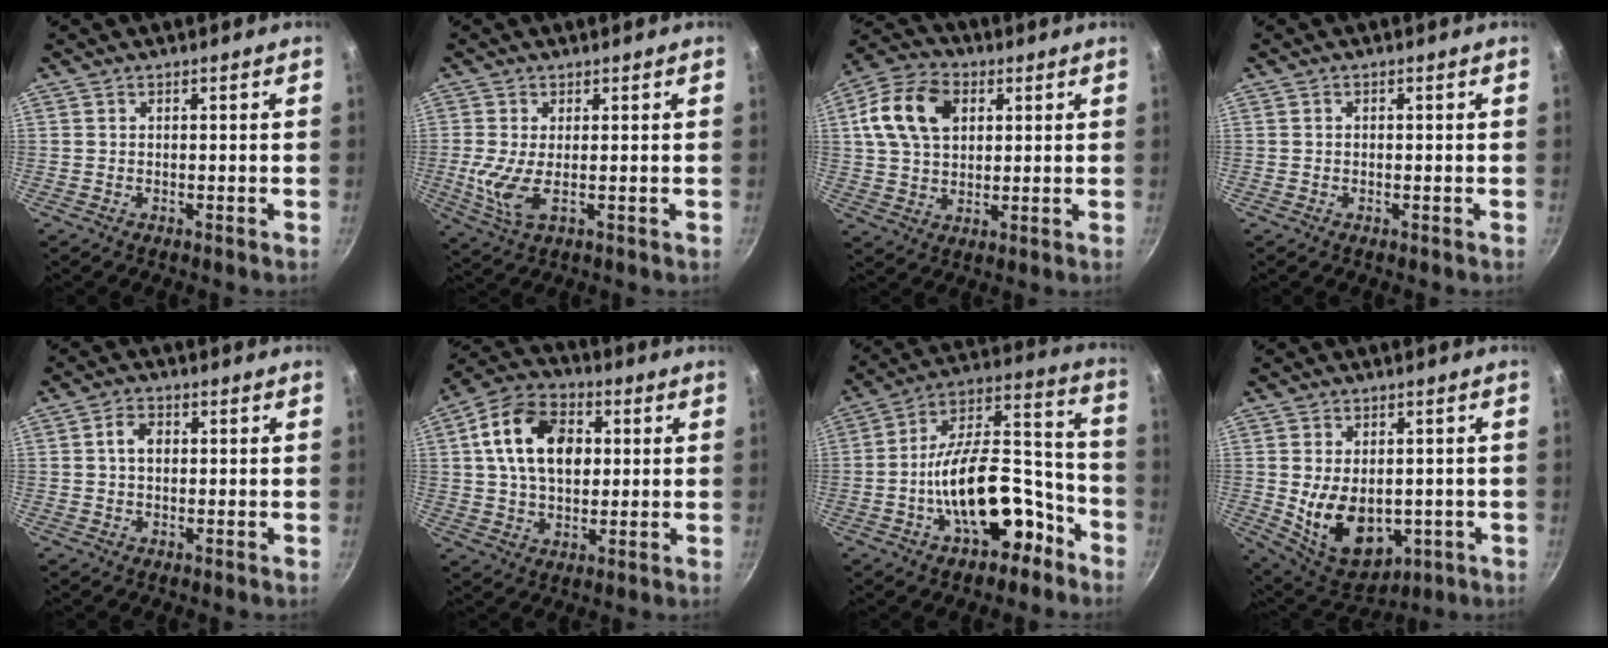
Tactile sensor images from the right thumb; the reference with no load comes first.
{"total": 5.8, "force": [-0.1, 2.1, 5.4], "torque": [-0.120, -0.011, 0.003]}
{"total": 13.5, "force": [3.9, 9.4, 8.8], "torque": [-0.145, 0.008, 0.058]}
{"total": 0.6, "force": [-0.1, 0.5, 0.3], "torque": [-0.004, 0.004, -0.001]}
{"total": 3.7, "force": [0.4, 2.6, 2.6], "torque": [-0.035, 0.010, 0.003]}
{"total": 15.8, "force": [3.1, 10.7, 11.2], "torque": [-0.168, 0.013, 0.039]}
{"total": 20.7, "force": [-8.5, 10.6, 15.7], "torque": [-0.198, 0.093, -0.124]}
{"total": 14.2, "force": [-1.5, 9.6, 10.4], "torque": [-0.136, -0.015, 0.004]}